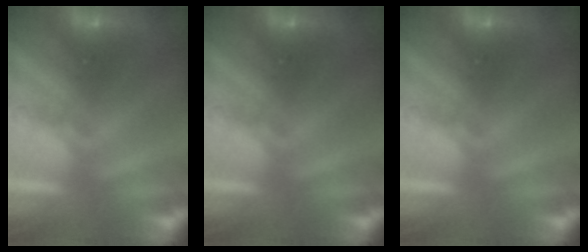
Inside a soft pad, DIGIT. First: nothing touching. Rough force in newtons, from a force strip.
{"total": 0.0}
{"total": 0.0}